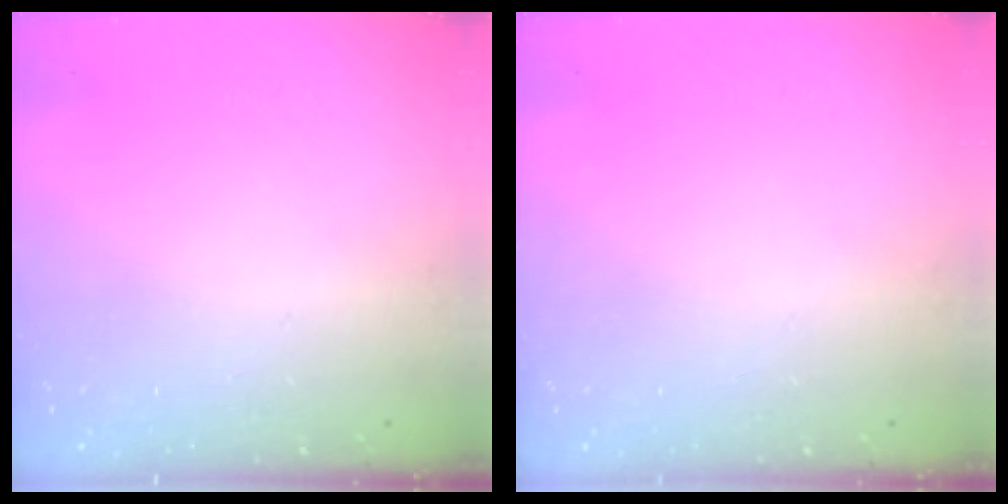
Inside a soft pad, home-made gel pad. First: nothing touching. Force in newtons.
{"total": 0.0}